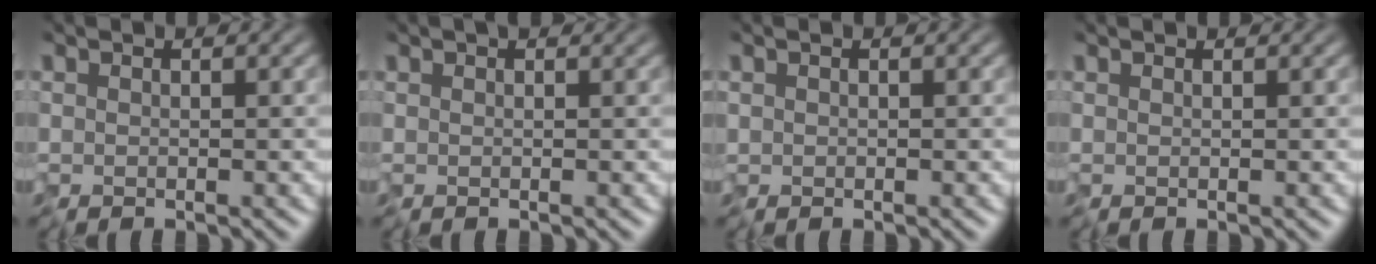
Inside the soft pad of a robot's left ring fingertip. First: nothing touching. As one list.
[{"total": 1.9, "force": [1.2, 0.9, 1.2], "torque": [-0.018, 0.011, 0.009]}, {"total": 0.0}, {"total": 0.8, "force": [0.7, 0.3, 0.3], "torque": [-0.001, 0.003, 0.003]}]